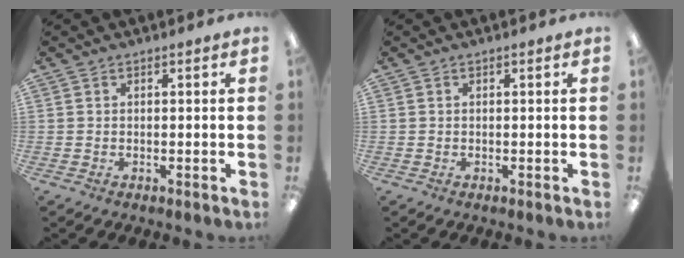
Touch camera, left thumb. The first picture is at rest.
{"total": 0.0}